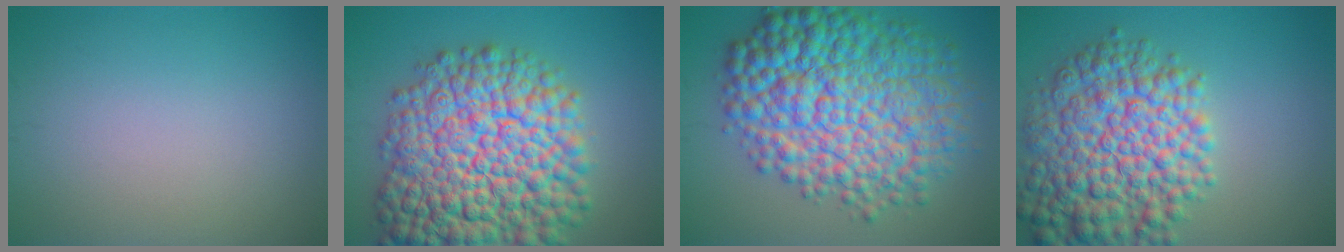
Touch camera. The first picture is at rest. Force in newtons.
{"total": 17.0, "press": 17.0, "slide": 0.7}
{"total": 13.5, "press": 13.5, "slide": 0.1}
{"total": 10.8, "press": 10.8, "slide": 0.3}